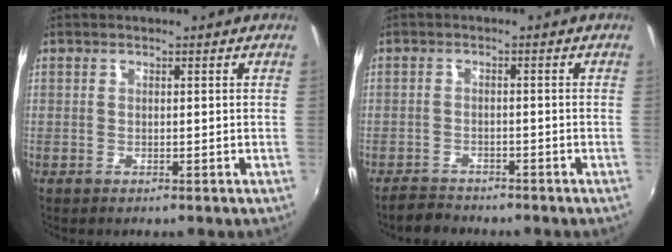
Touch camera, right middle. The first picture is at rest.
{"total": 3.6, "force": [-3.3, 1.3, 0.4], "torque": [-0.027, -0.003, -0.060]}